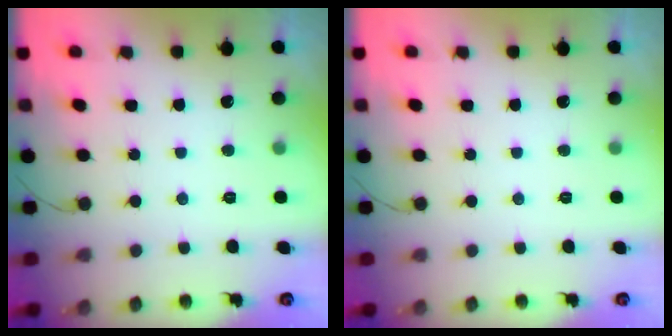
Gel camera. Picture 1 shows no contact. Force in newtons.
{"total": 0.0}